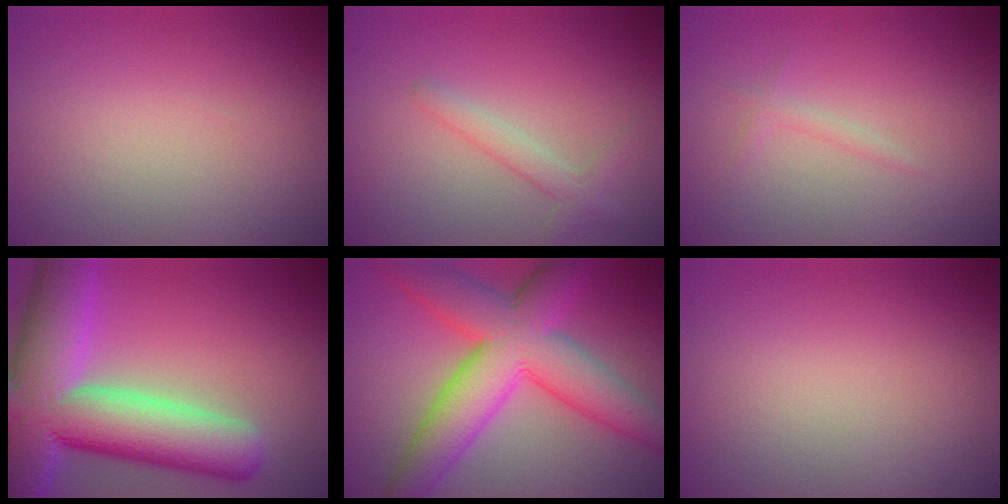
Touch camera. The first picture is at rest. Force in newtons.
{"total": 1.8, "press": 1.8, "slide": 0.1}
{"total": 0.7, "press": 0.7, "slide": 0.1}
{"total": 14.1, "press": 14.1, "slide": 0.9}
{"total": 10.0, "press": 10.0, "slide": 0.3}
{"total": 0.0}